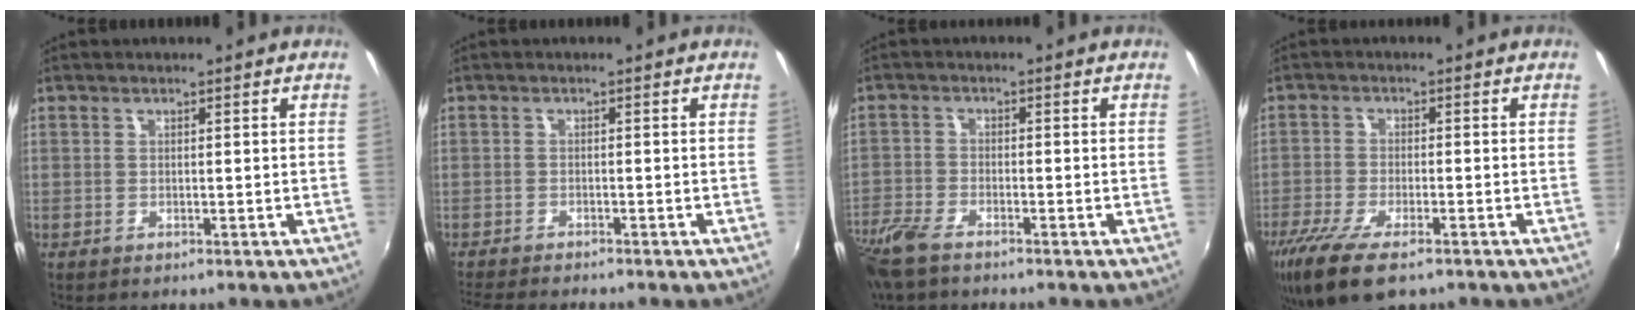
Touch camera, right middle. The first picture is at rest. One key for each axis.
{"total": 6.4, "fx": -5.9, "fy": 0.5, "fz": 2.5, "tx": -0.064, "ty": -0.022, "tz": -0.099}
{"total": 8.0, "fx": -6.2, "fy": 2.6, "fz": 4.2, "tx": -0.116, "ty": -0.025, "tz": -0.129}
{"total": 11.7, "fx": -7.8, "fy": 4.0, "fz": 7.8, "tx": -0.179, "ty": -0.044, "tz": -0.143}